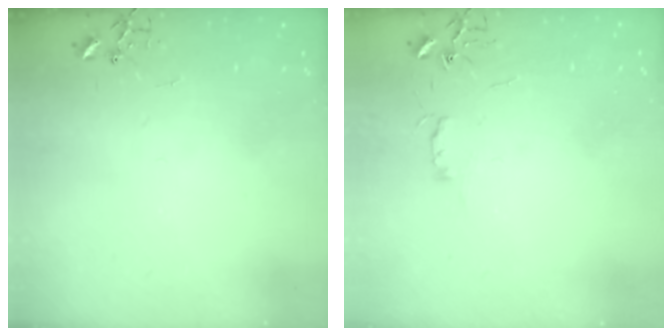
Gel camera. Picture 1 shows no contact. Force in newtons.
{"total": 4.4, "press": 4.4, "slide": 0.6}